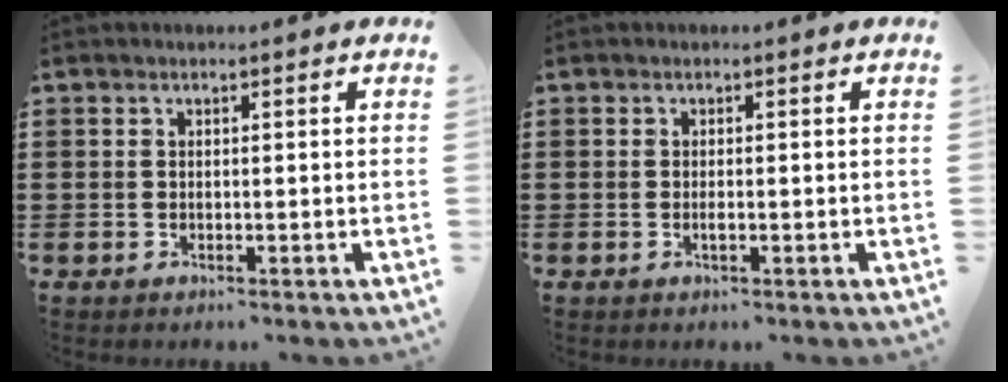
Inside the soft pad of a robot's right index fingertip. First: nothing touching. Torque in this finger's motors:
{"motor_torque": [0.77, 1.37, 0.13, 0.04]}